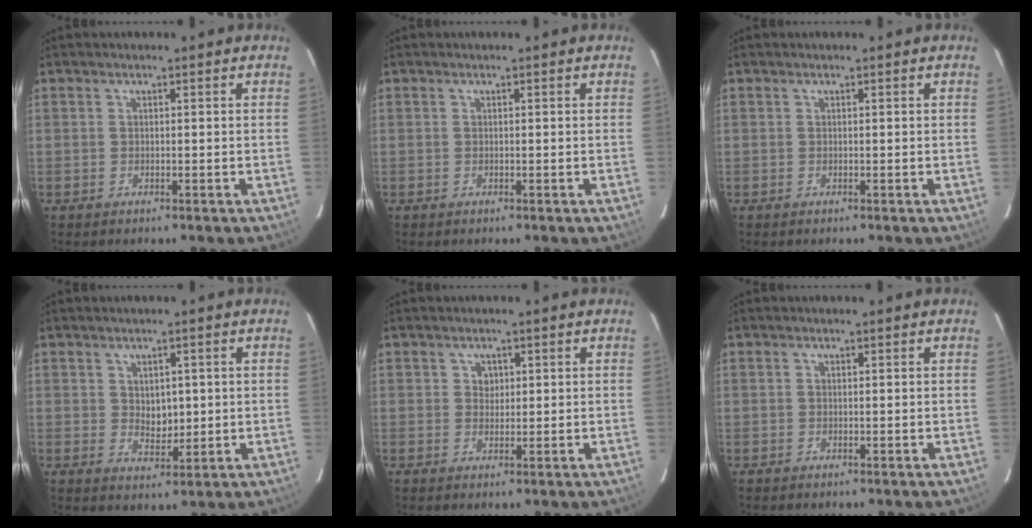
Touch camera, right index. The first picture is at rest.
{"total": 0.0}
{"total": 0.0}
{"total": 4.1, "force": [0.7, 3.0, 2.7], "torque": [-0.039, -0.002, 0.018]}
{"total": 1.8, "force": [0.6, 1.7, 0.3], "torque": [-0.001, 0.006, 0.010]}
{"total": 0.0}